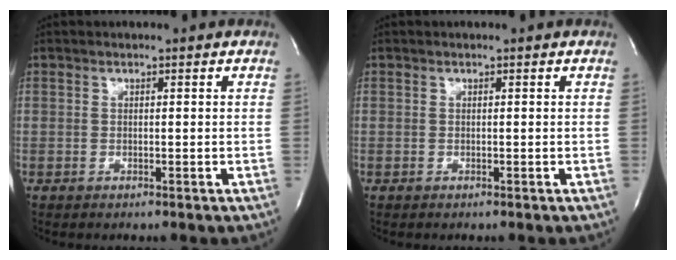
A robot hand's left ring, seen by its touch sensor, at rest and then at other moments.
{"total": 0.0}